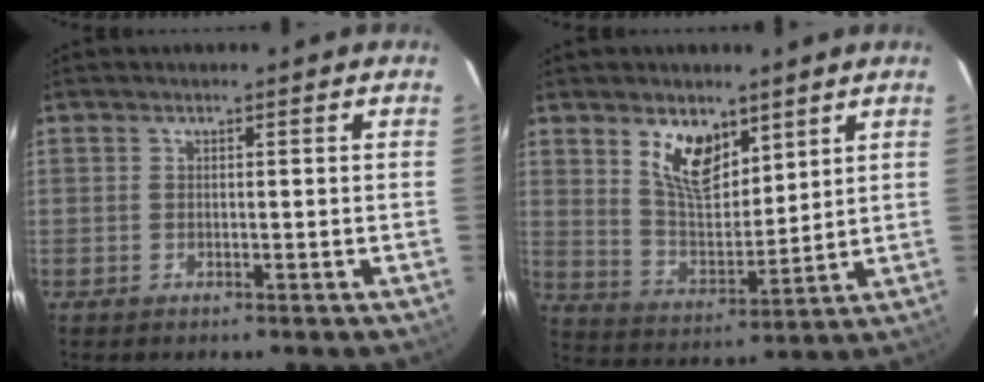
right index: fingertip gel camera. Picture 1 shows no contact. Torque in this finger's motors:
{"motor_torque": [0.27, 0.19, 0.47, 0.11]}